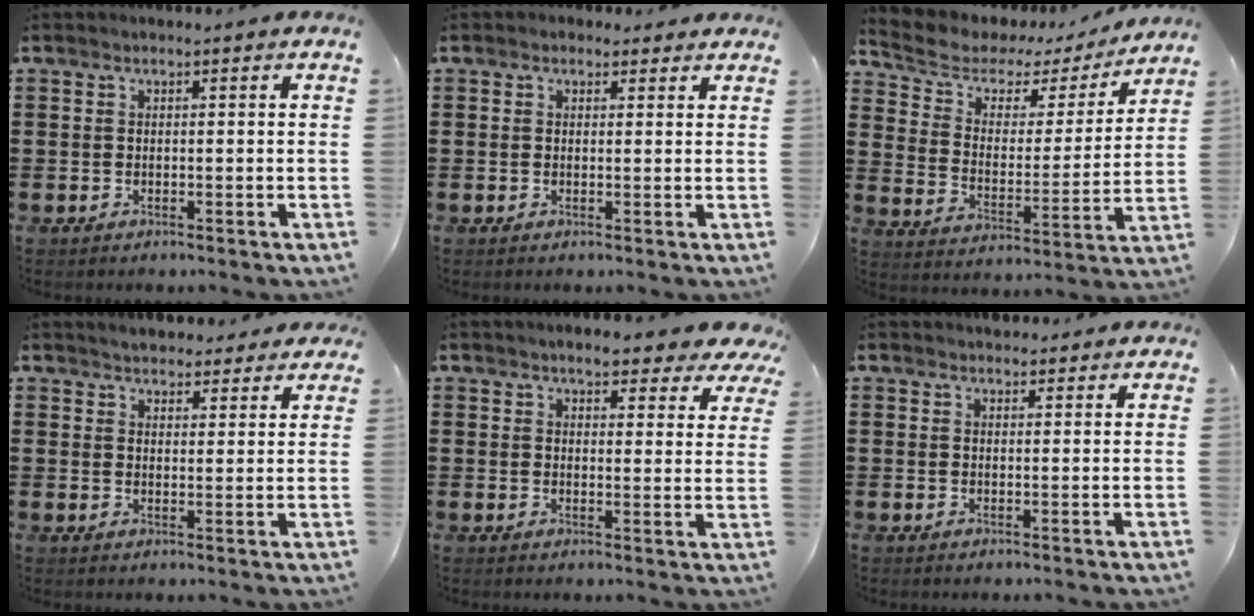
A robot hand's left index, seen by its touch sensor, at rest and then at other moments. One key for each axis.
{"total": 1.4, "fx": 1.0, "fy": 0.9, "fz": 0.1, "tx": 0.001, "ty": 0.004, "tz": 0.018}
{"total": 4.6, "fx": 3.3, "fy": 2.9, "fz": 1.1, "tx": -0.053, "ty": -0.020, "tz": 0.049}
{"total": 3.3, "fx": 3.3, "fy": 0.5, "fz": 0.1, "tx": -0.013, "ty": -0.009, "tz": 0.060}
{"total": 5.1, "fx": 4.5, "fy": 1.0, "fz": 2.1, "tx": -0.042, "ty": -0.017, "tz": 0.077}
{"total": 2.1, "fx": 2.0, "fy": 0.4, "fz": 0.0, "tx": -0.006, "ty": 0.002, "tz": 0.040}